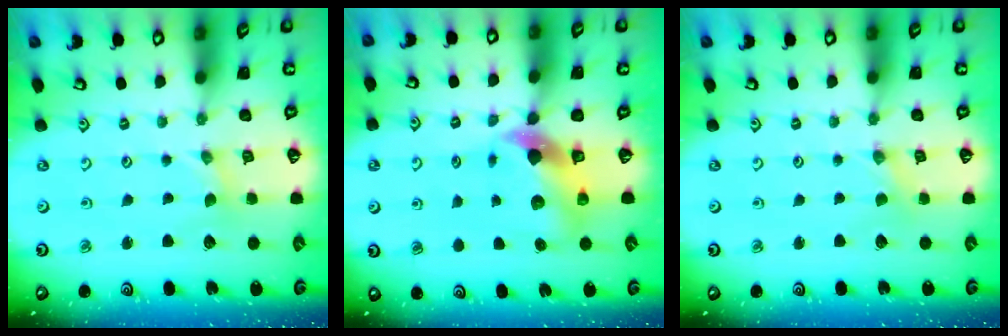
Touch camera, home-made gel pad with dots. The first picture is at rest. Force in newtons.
{"total": 8.2, "press": 8.1, "slide": 1.2}
{"total": 0.0}